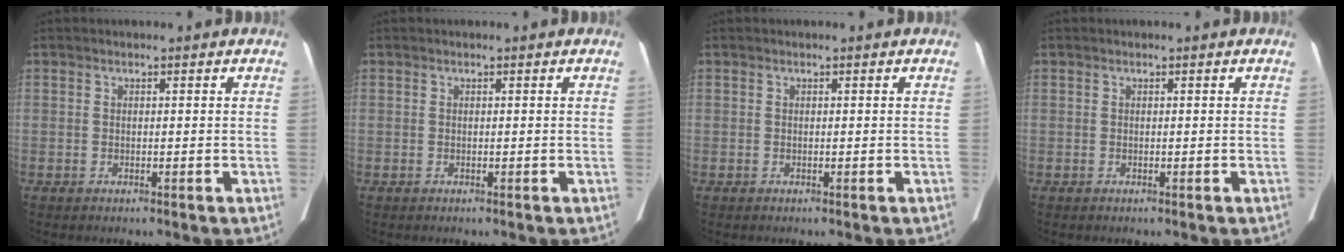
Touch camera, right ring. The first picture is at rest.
{"total": 0.0}
{"total": 0.0}
{"total": 0.0}